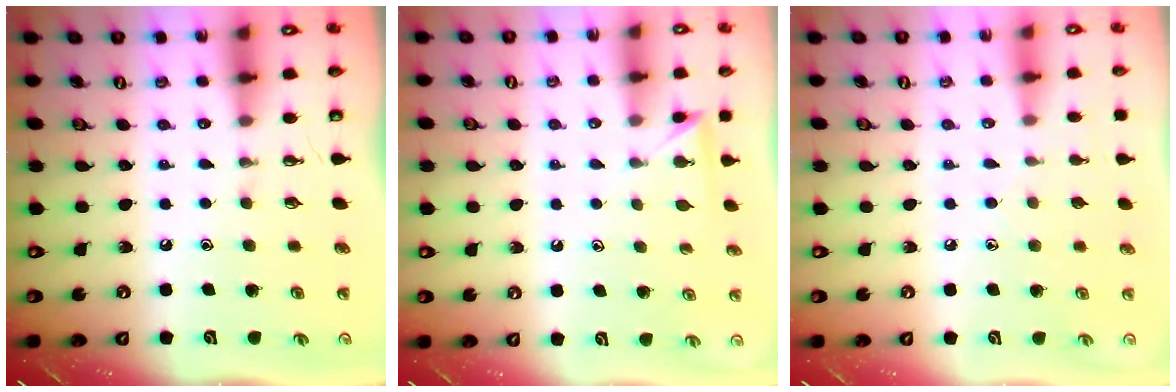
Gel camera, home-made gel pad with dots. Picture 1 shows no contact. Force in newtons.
{"total": 2.9, "press": 2.9, "slide": 0.3}
{"total": 4.4, "press": 4.3, "slide": 0.5}